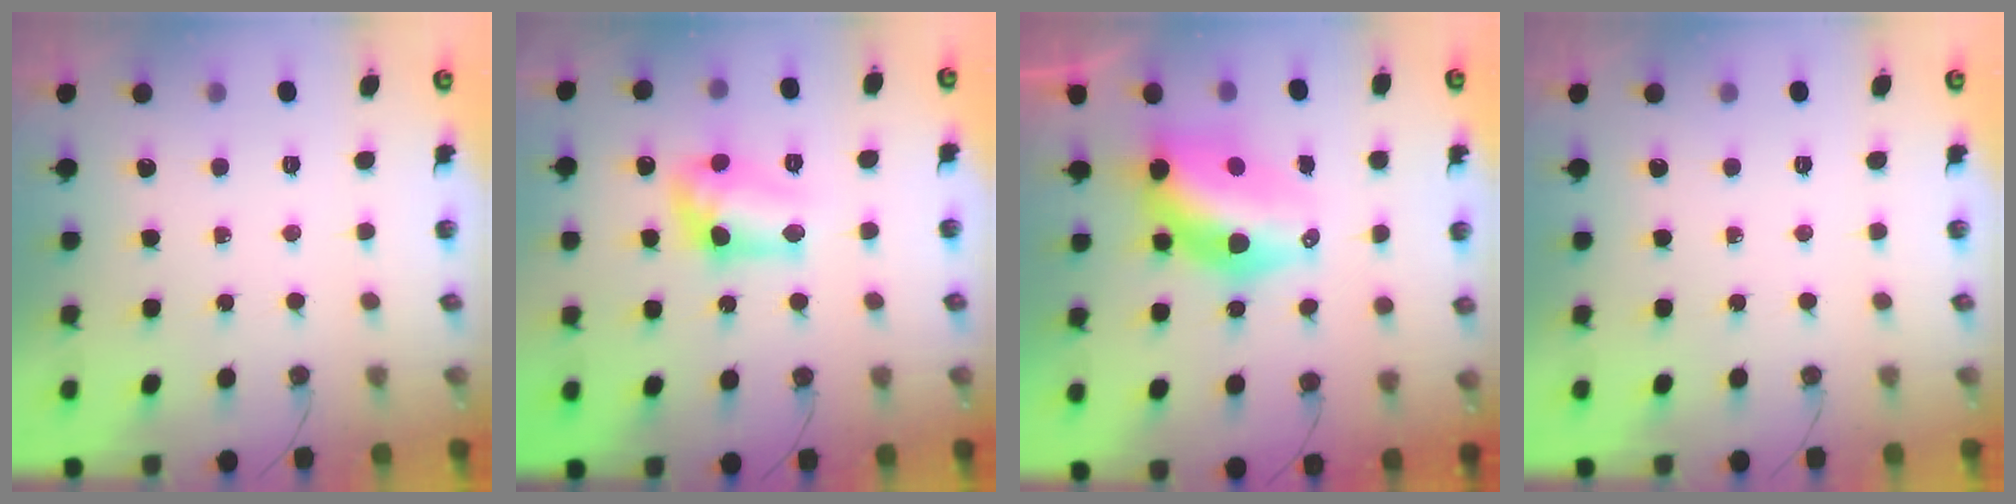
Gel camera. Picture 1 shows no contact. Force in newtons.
{"total": 11.6, "press": 11.6, "slide": 0.8}
{"total": 12.2, "press": 11.5, "slide": 4.2}
{"total": 0.0}